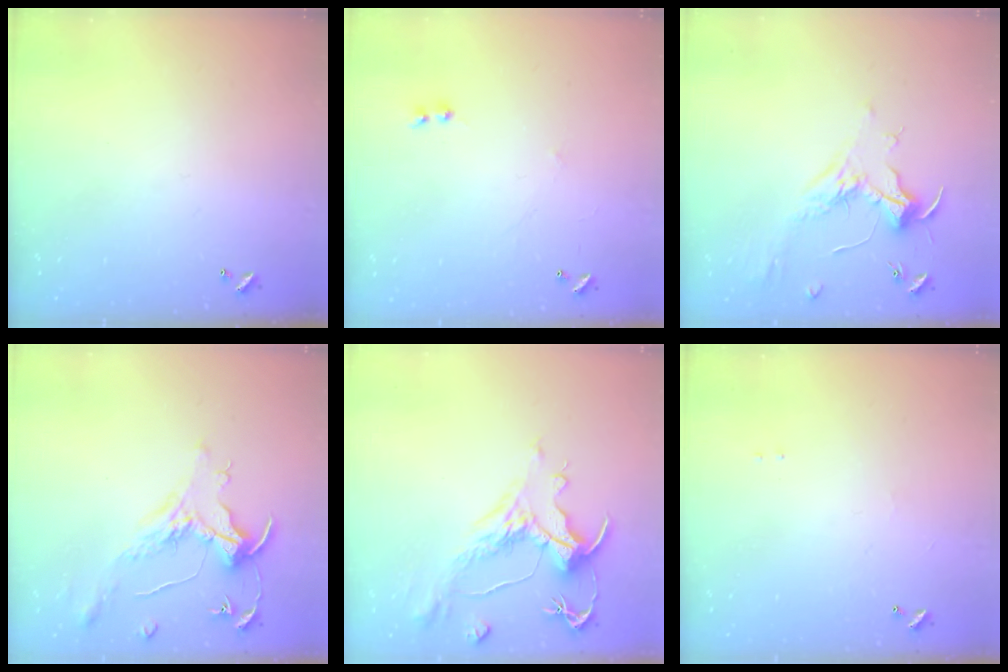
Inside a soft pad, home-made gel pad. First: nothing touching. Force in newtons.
{"total": 1.2, "press": 1.2, "slide": 0.3}
{"total": 2.0, "press": 1.9, "slide": 0.7}
{"total": 1.6, "press": 1.4, "slide": 0.7}
{"total": 1.8, "press": 1.1, "slide": 1.4}
{"total": 0.9, "press": 0.8, "slide": 0.5}